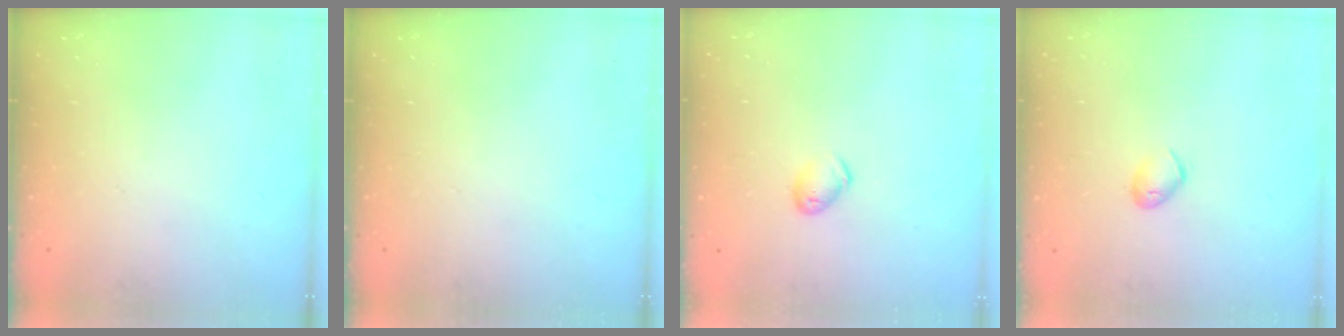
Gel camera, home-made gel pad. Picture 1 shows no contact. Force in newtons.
{"total": 0.0}
{"total": 5.3, "press": 5.2, "slide": 0.6}
{"total": 5.9, "press": 5.8, "slide": 0.7}